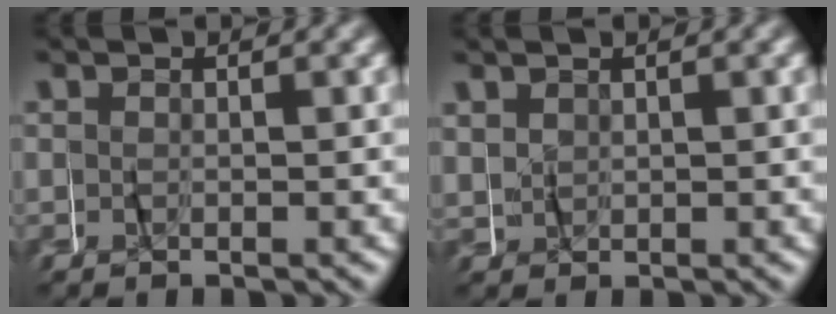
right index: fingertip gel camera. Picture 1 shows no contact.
{"total": 0.6, "force": [0.2, 0.3, -0.5], "torque": [0.001, 0.002, 0.004]}